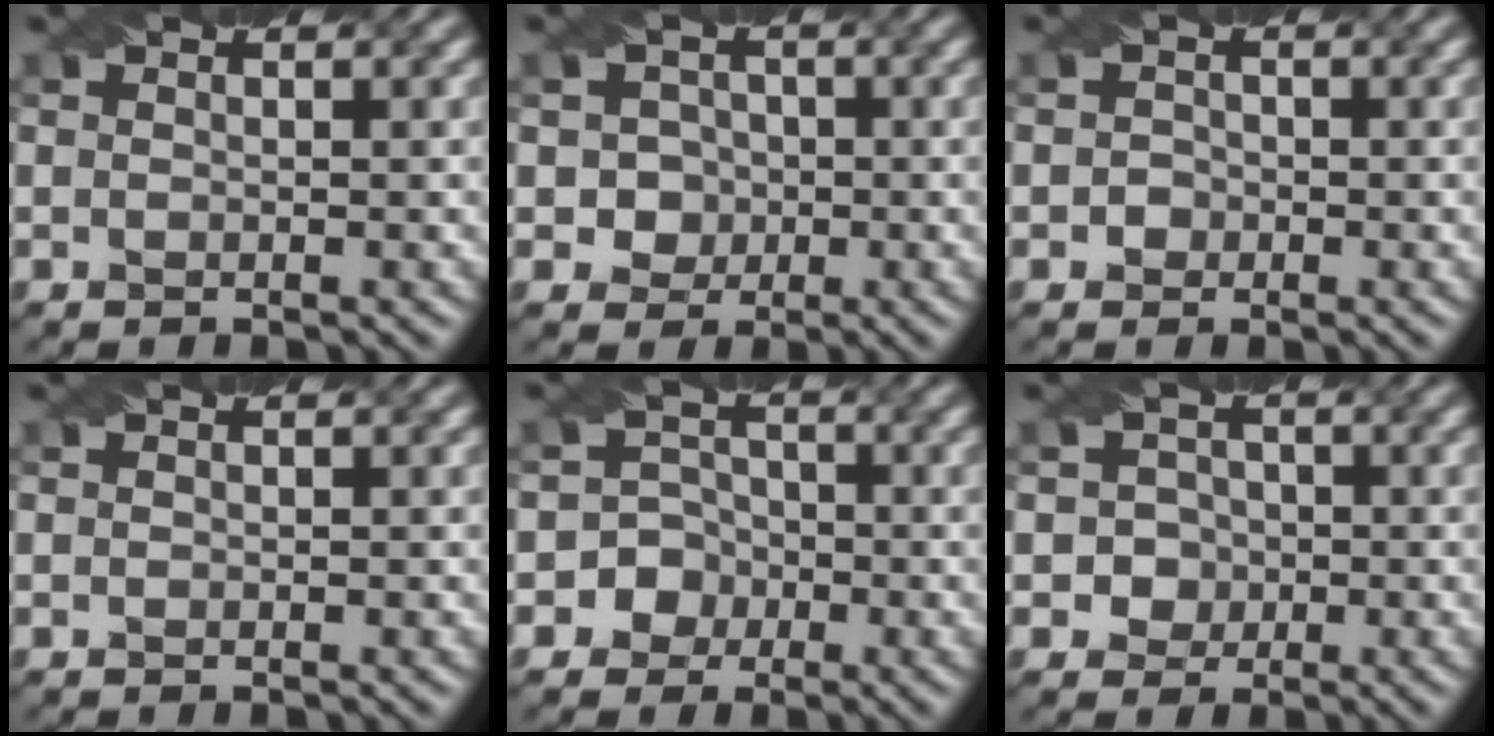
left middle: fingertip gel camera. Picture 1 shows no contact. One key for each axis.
{"total": 2.7, "fx": -0.1, "fy": 2.6, "fz": 0.7, "tx": 0.006, "ty": 0.007, "tz": -0.002}
{"total": 1.1, "fx": -0.2, "fy": 1.0, "fz": 0.2, "tx": 0.005, "ty": 0.001, "tz": -0.008}
{"total": 0.0}
{"total": 4.5, "fx": -1.8, "fy": 4.1, "fz": 0.1, "tx": 0.036, "ty": 0.008, "tz": -0.046}
{"total": 2.4, "fx": -0.2, "fy": 2.3, "fz": 0.5, "tx": 0.009, "ty": 0.005, "tz": -0.005}